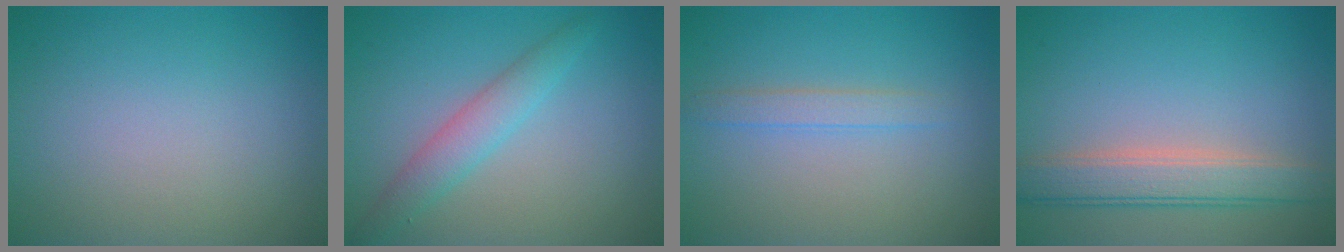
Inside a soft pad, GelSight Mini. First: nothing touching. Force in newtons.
{"total": 2.8, "press": 2.8, "slide": 0.0}
{"total": 1.8, "press": 1.8, "slide": 0.0}
{"total": 4.2, "press": 4.2, "slide": 0.4}